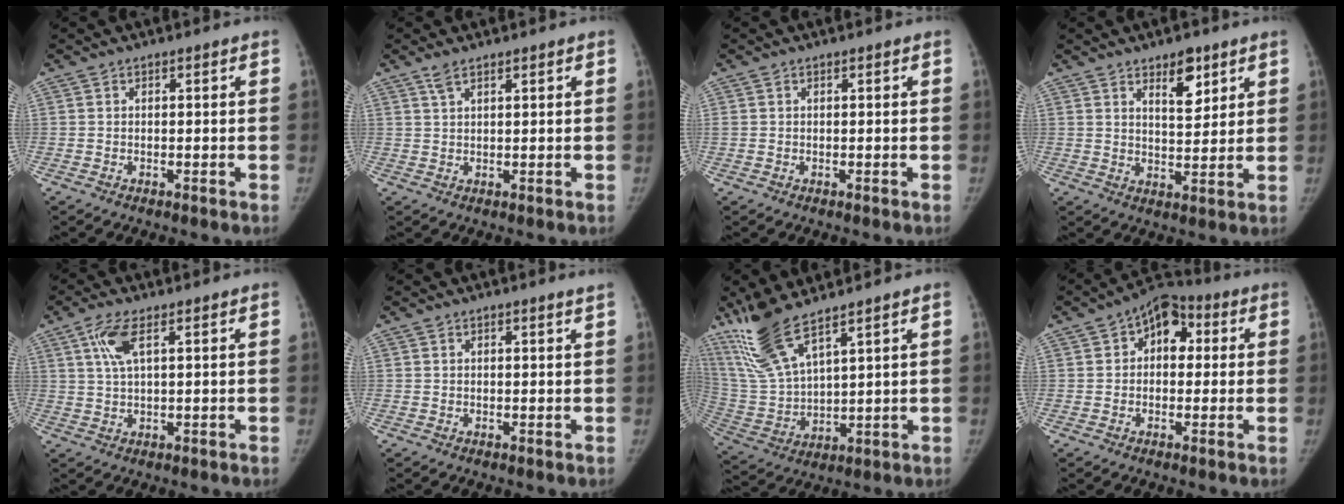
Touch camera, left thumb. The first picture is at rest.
{"total": 1.7, "force": [1.3, 0.6, 0.9], "torque": [-0.014, 0.004, 0.027]}
{"total": 0.5, "force": [-0.1, 0.5, 0.2], "torque": [-0.007, 0.000, -0.002]}
{"total": 6.4, "force": [3.8, 3.1, 4.2], "torque": [-0.035, -0.026, 0.059]}
{"total": 5.1, "force": [2.2, 1.6, 4.3], "torque": [-0.100, -0.001, 0.046]}
{"total": 0.6, "force": [0.6, -0.1, 0.3], "torque": [-0.005, -0.005, 0.007]}
{"total": 12.9, "force": [9.6, 3.1, 8.1], "torque": [-0.168, -0.044, 0.212]}
{"total": 8.6, "force": [1.9, 6.1, 5.8], "torque": [-0.043, 0.020, 0.016]}